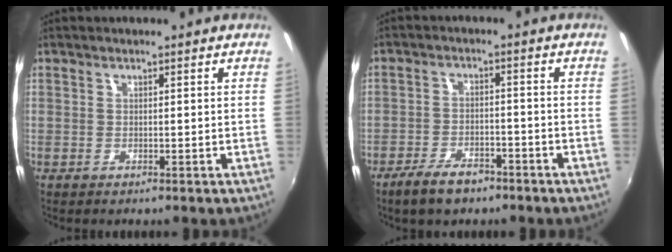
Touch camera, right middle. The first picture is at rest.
{"total": 7.1, "force": [-5.3, 3.0, 3.6], "torque": [-0.095, -0.004, -0.090]}